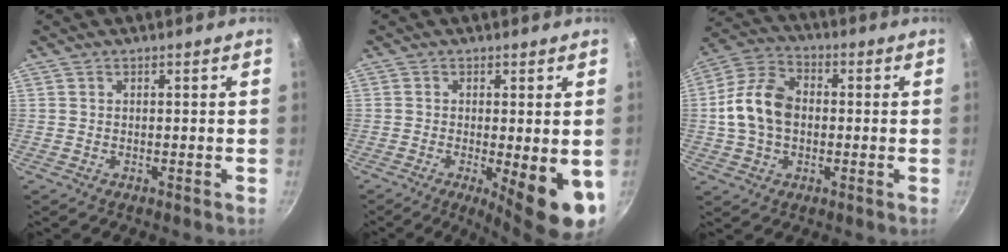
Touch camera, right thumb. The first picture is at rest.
{"total": 10.7, "force": [-2.5, 2.7, 10.0], "torque": [-0.120, -0.011, -0.025]}
{"total": 12.4, "force": [-0.1, 8.9, 8.7], "torque": [-0.144, 0.028, -0.017]}